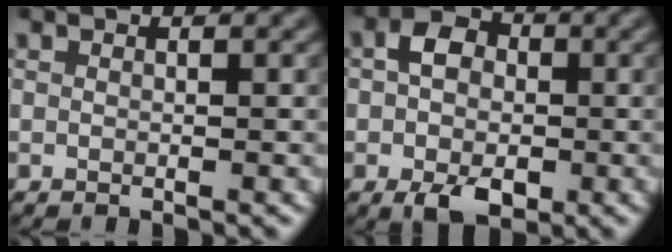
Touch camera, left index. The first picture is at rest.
{"total": 5.3, "force": [-1.0, 3.8, 3.6], "torque": [-0.066, -0.003, -0.021]}